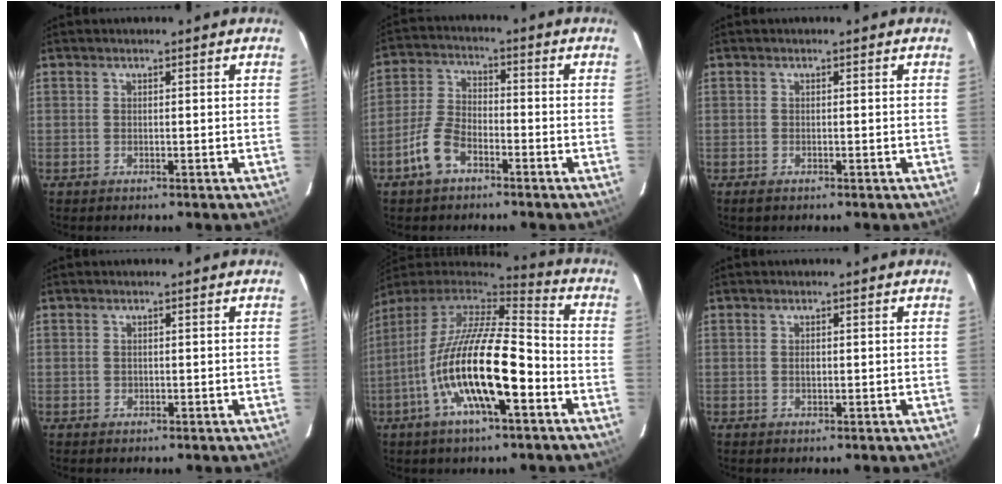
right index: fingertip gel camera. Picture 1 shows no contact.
{"total": 7.5, "force": [-4.5, 3.7, 4.7], "torque": [-0.108, 0.011, -0.089]}
{"total": 1.0, "force": [-0.7, 0.4, 0.5], "torque": [-0.010, -0.003, -0.014]}
{"total": 0.6, "force": [-0.1, 0.6, 0.1], "torque": [0.002, 0.001, -0.001]}
{"total": 20.3, "force": [-7.2, 5.6, 18.2], "torque": [-0.333, -0.025, -0.138]}
{"total": 0.8, "force": [0.1, 0.6, 0.6], "torque": [-0.011, 0.002, 0.002]}